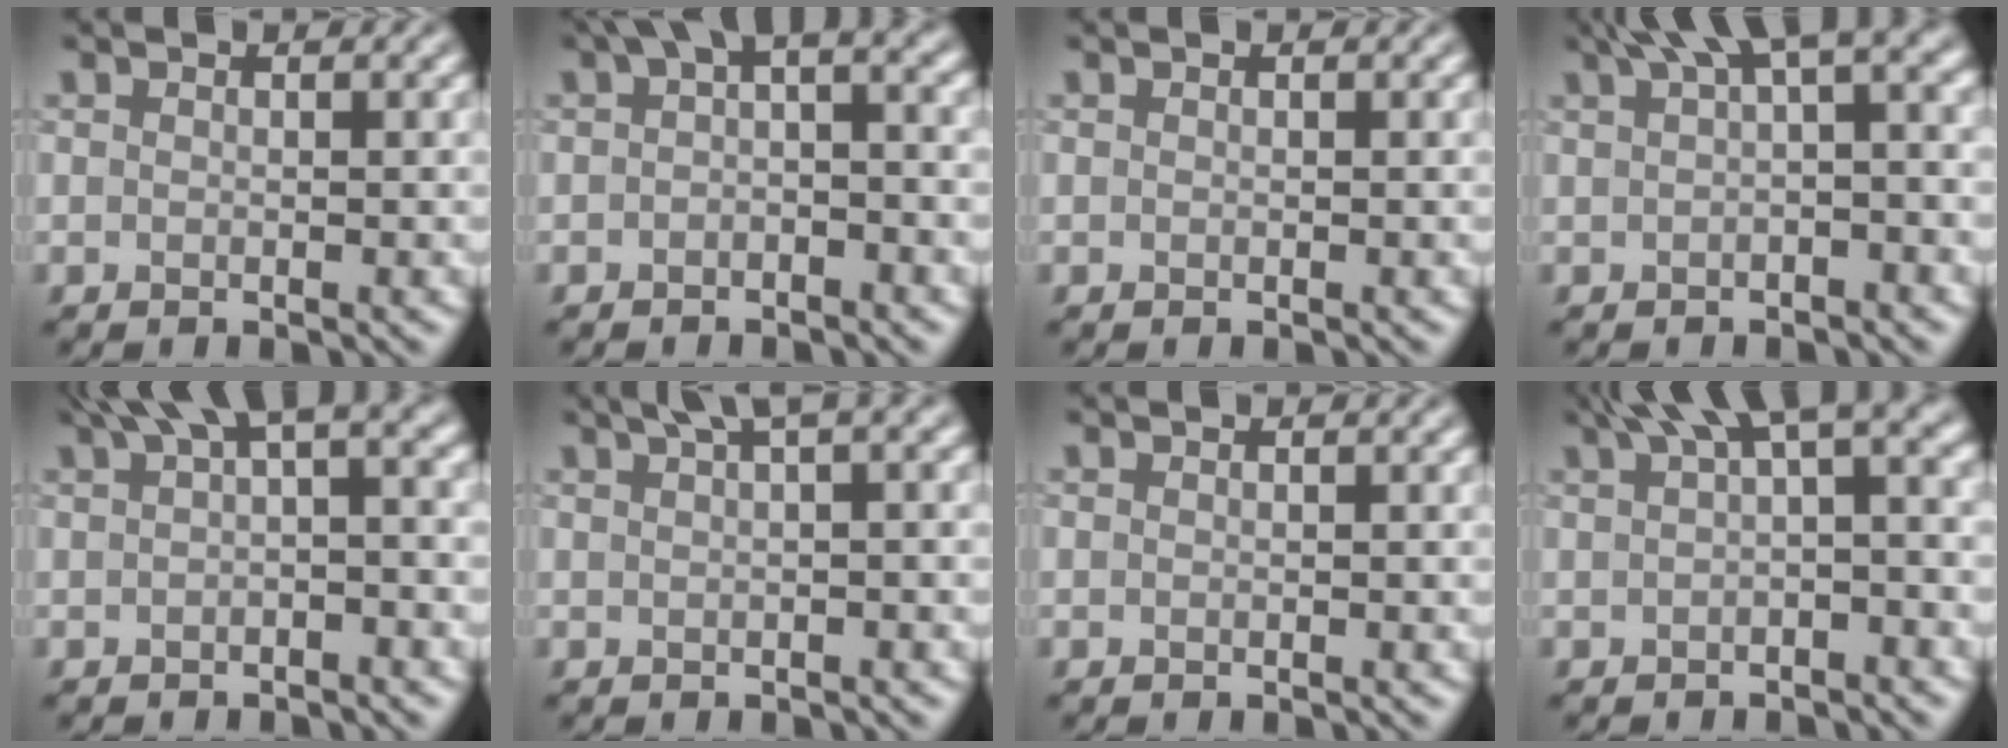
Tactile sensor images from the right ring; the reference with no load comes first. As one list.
[{"total": 3.2, "force": [0.5, 1.5, 2.8], "torque": [-0.038, 0.017, -0.004]}, {"total": 0.0}, {"total": 4.2, "force": [1.8, 1.1, 3.7], "torque": [-0.041, 0.015, 0.021]}, {"total": 4.2, "force": [1.6, 1.4, 3.6], "torque": [-0.040, 0.016, 0.016]}, {"total": 2.5, "force": [1.4, 0.1, 2.1], "torque": [-0.025, 0.011, 0.021]}, {"total": 0.0}, {"total": 4.7, "force": [1.9, 1.3, 4.1], "torque": [-0.043, 0.017, 0.021]}]